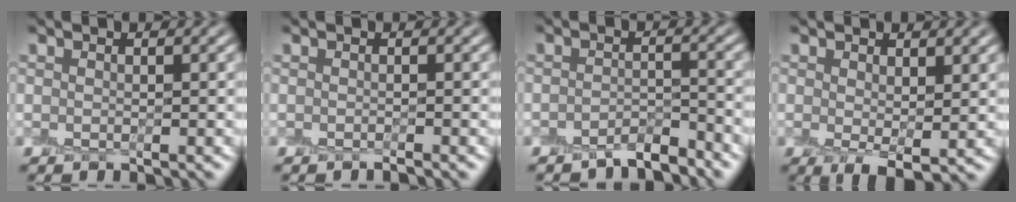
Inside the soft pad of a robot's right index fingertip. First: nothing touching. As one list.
[{"total": 0.7, "force": [-0.6, 0.1, 0.3], "torque": [0.001, -0.003, -0.013]}, {"total": 2.6, "force": [-2.3, 0.5, 0.9], "torque": [-0.012, 0.006, -0.044]}, {"total": 2.8, "force": [0.1, 1.2, 2.5], "torque": [-0.039, -0.008, 0.005]}]